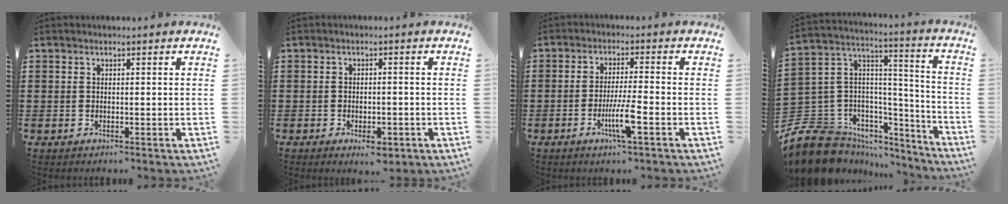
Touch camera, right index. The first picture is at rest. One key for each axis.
{"total": 2.6, "fx": -1.6, "fy": 1.1, "fz": 1.8, "tx": -0.031, "ty": 0.000, "tz": -0.030}
{"total": 5.7, "fx": -2.4, "fy": 0.4, "fz": 5.1, "tx": -0.099, "ty": -0.015, "tz": -0.043}
{"total": 11.4, "fx": -7.7, "fy": 7.5, "fz": 3.6, "tx": -0.115, "ty": -0.001, "tz": -0.149}